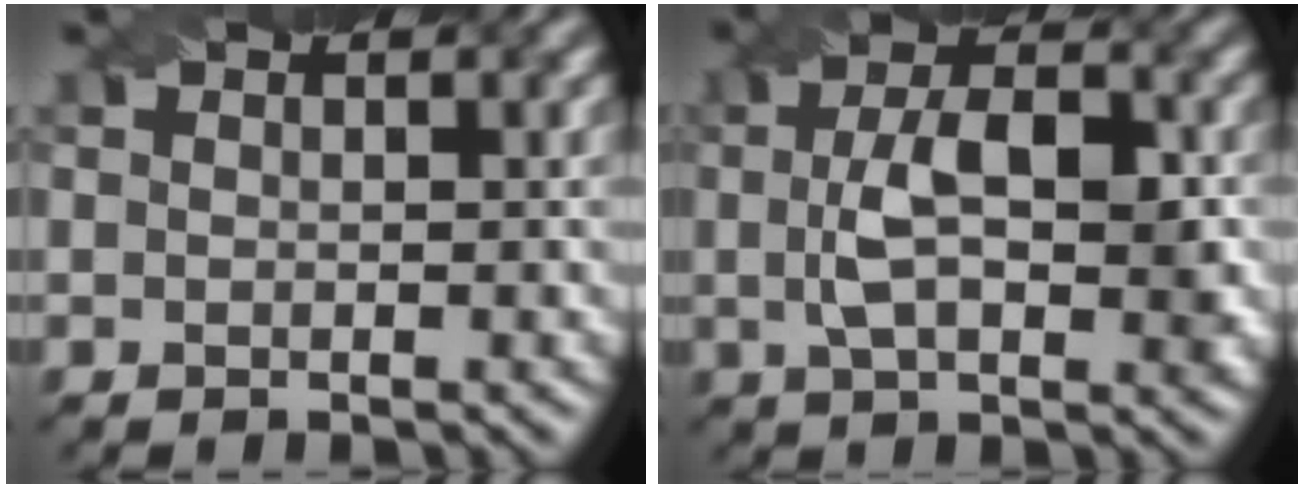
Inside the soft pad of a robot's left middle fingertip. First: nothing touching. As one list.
[{"total": 6.3, "force": [0.1, 3.0, 5.6], "torque": [-0.097, 0.003, -0.001]}]